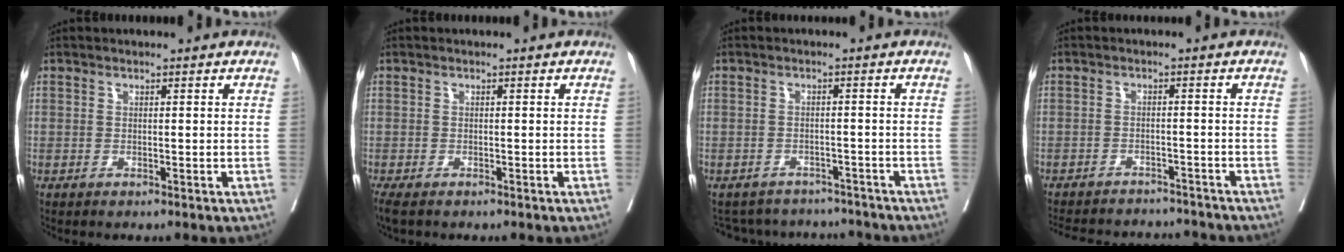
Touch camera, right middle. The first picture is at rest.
{"total": 3.5, "force": [-2.7, 1.2, 1.9], "torque": [-0.040, -0.015, -0.044]}
{"total": 9.6, "force": [-9.0, 3.2, 0.9], "torque": [-0.020, 0.016, -0.110]}
{"total": 14.1, "force": [-13.2, 3.6, 3.7], "torque": [-0.085, 0.006, -0.170]}